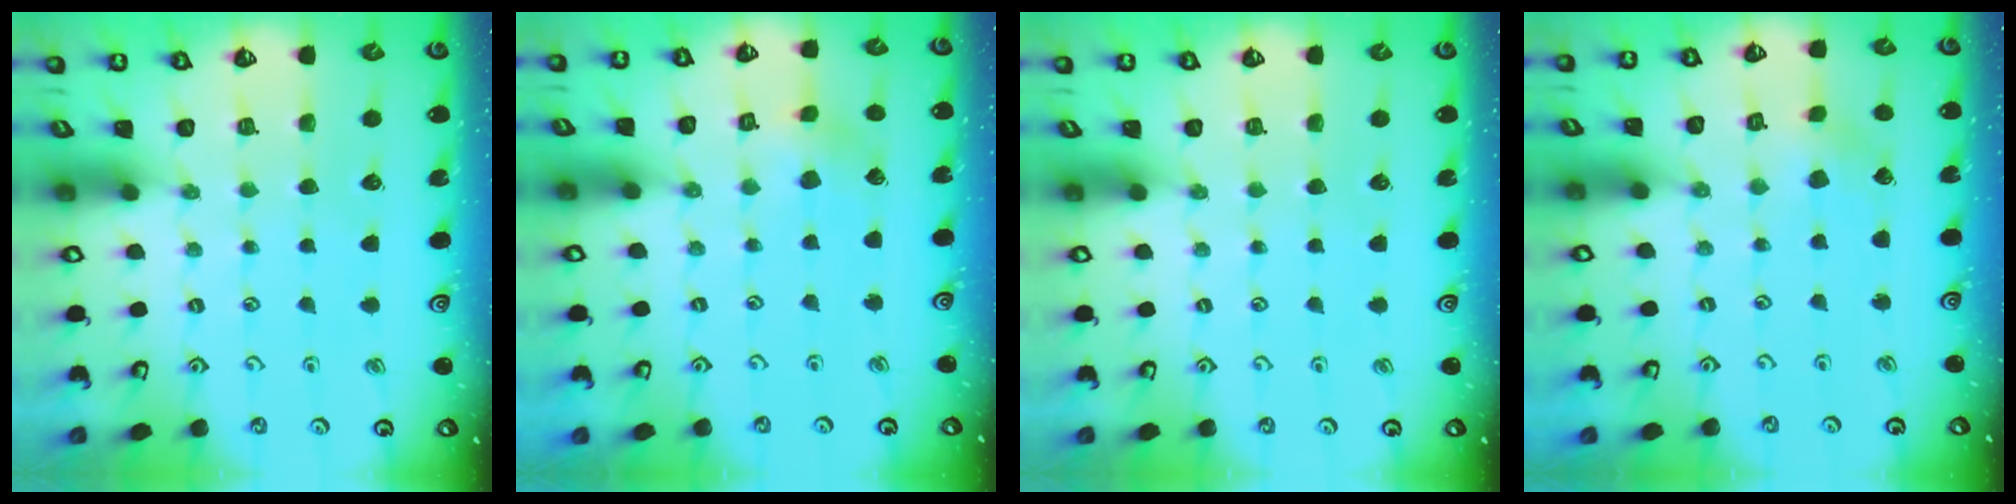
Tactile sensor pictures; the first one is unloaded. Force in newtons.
{"total": 4.3, "press": 4.3, "slide": 0.7}
{"total": 0.0}
{"total": 2.9, "press": 2.9, "slide": 0.2}